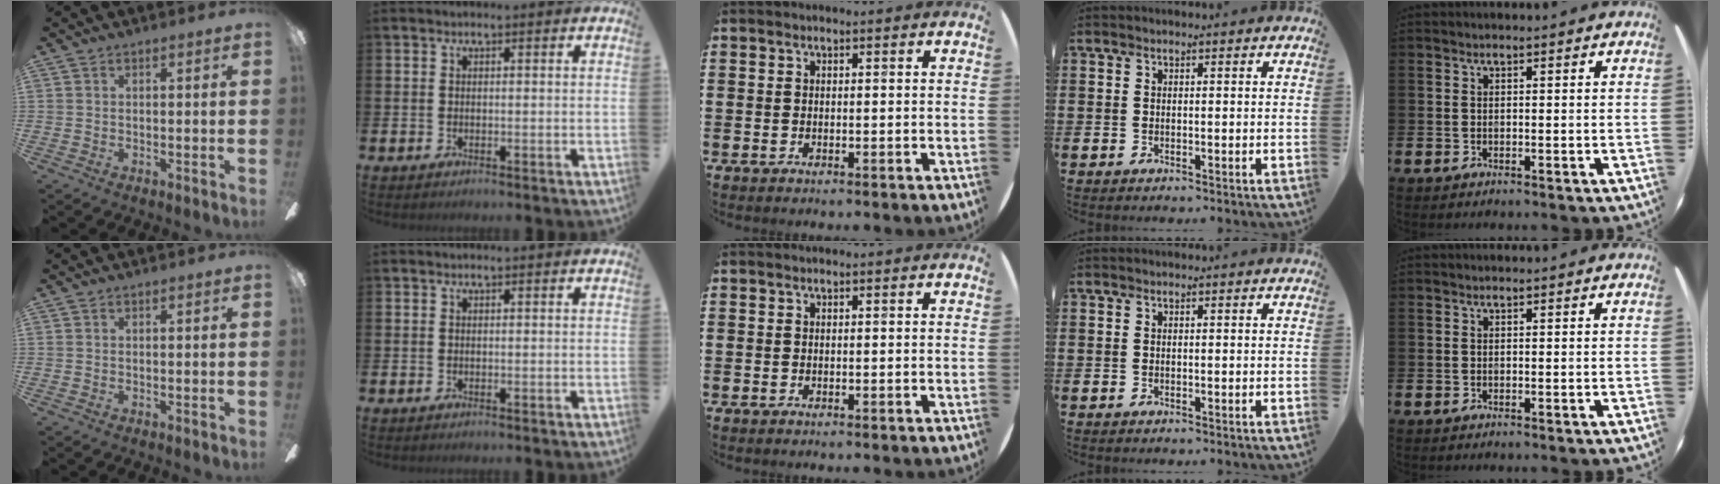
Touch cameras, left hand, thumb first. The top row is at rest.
{}